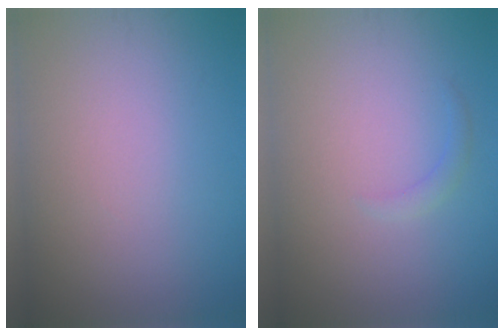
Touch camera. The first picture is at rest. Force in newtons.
{"total": 1.0, "press": 1.0, "slide": 0.1}